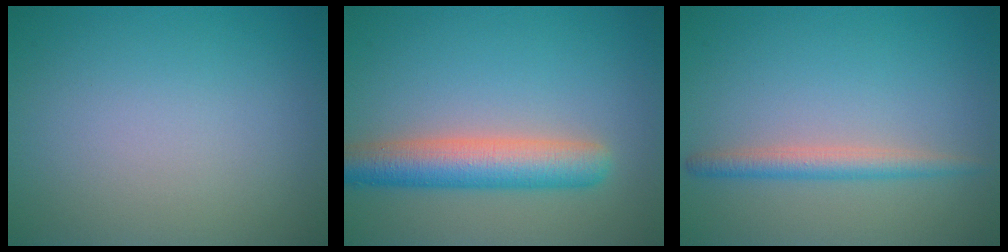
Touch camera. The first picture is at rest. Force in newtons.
{"total": 5.6, "press": 5.6, "slide": 0.1}
{"total": 2.3, "press": 2.3, "slide": 0.1}